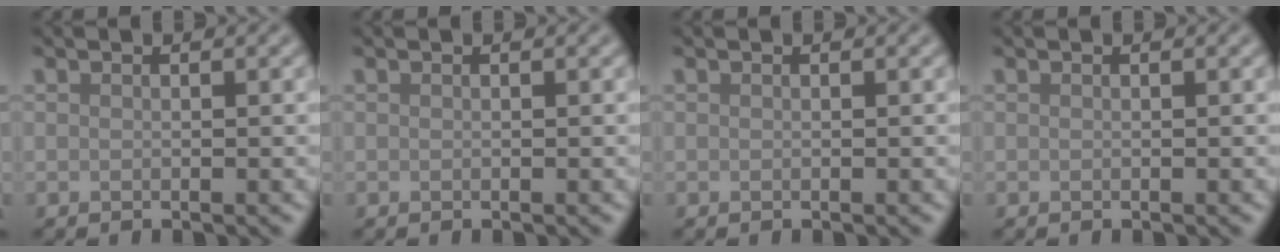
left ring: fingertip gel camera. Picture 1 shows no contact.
{"total": 0.0}
{"total": 0.0}
{"total": 0.0}